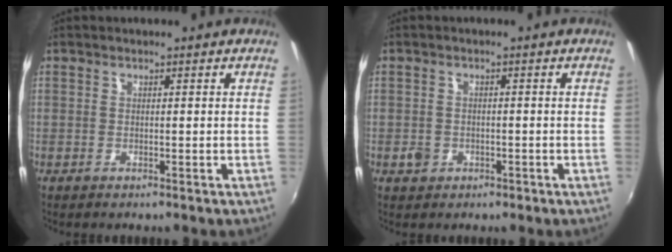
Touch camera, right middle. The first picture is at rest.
{"total": 2.4, "force": [-1.0, 2.0, 0.7], "torque": [-0.014, 0.002, -0.016]}